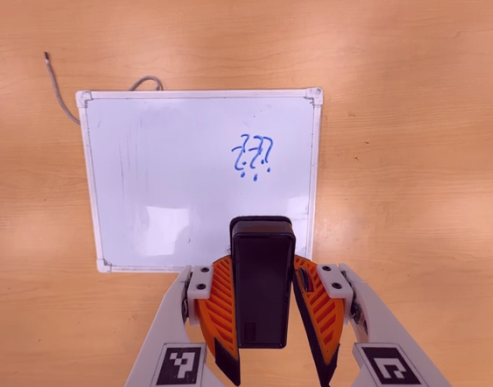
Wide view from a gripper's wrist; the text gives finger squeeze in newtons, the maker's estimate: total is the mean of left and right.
{"total": 5.2, "left": 4.0, "right": 6.3}